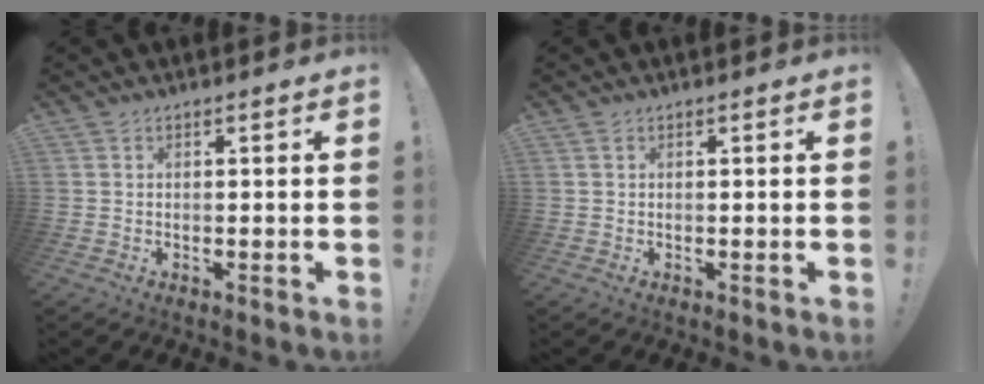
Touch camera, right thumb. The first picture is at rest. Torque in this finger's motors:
{"motor_torque": [-0.09, 0.02, -0.14, 0.18, 0.00]}